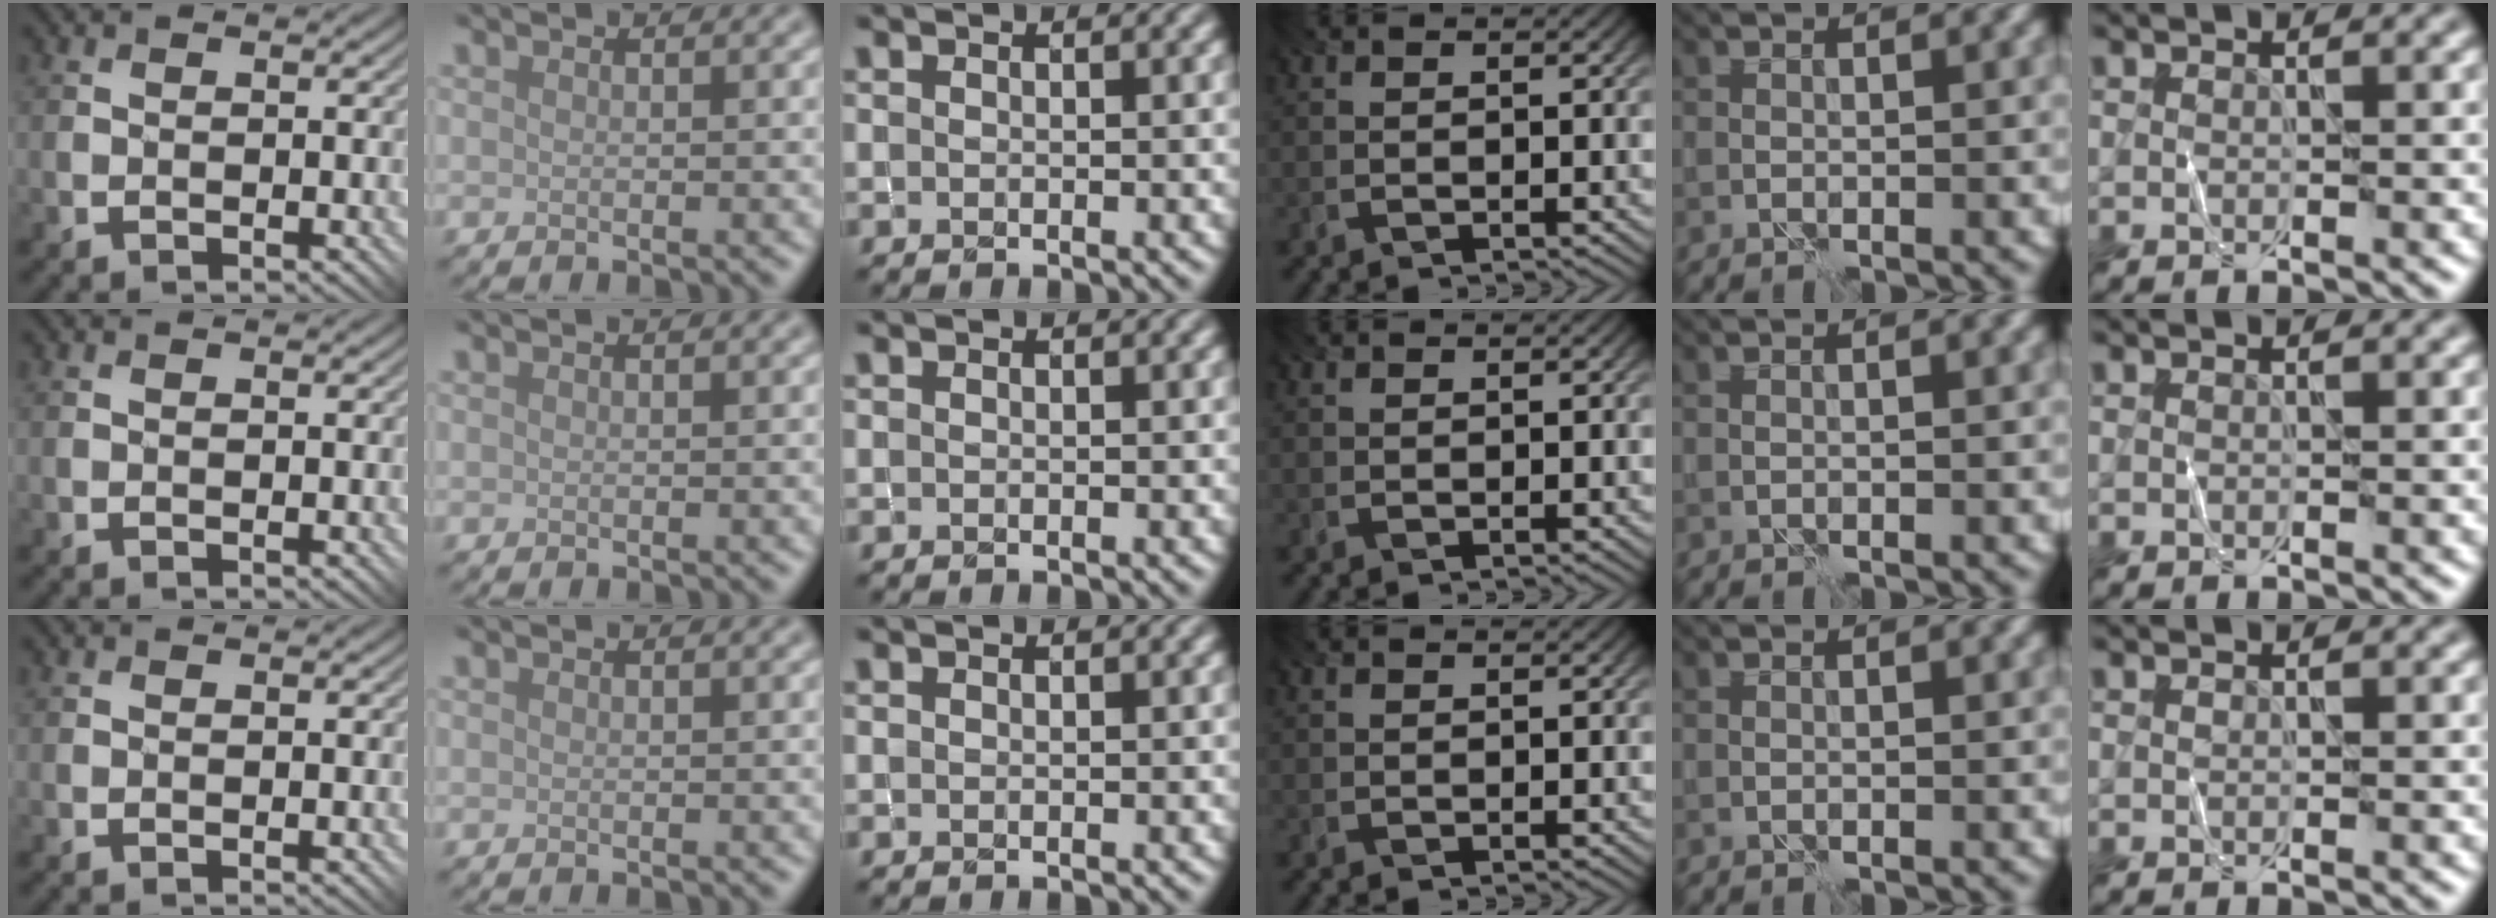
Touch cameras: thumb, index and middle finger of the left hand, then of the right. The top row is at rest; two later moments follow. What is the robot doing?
{"motion": "fold", "object": "shorts"}